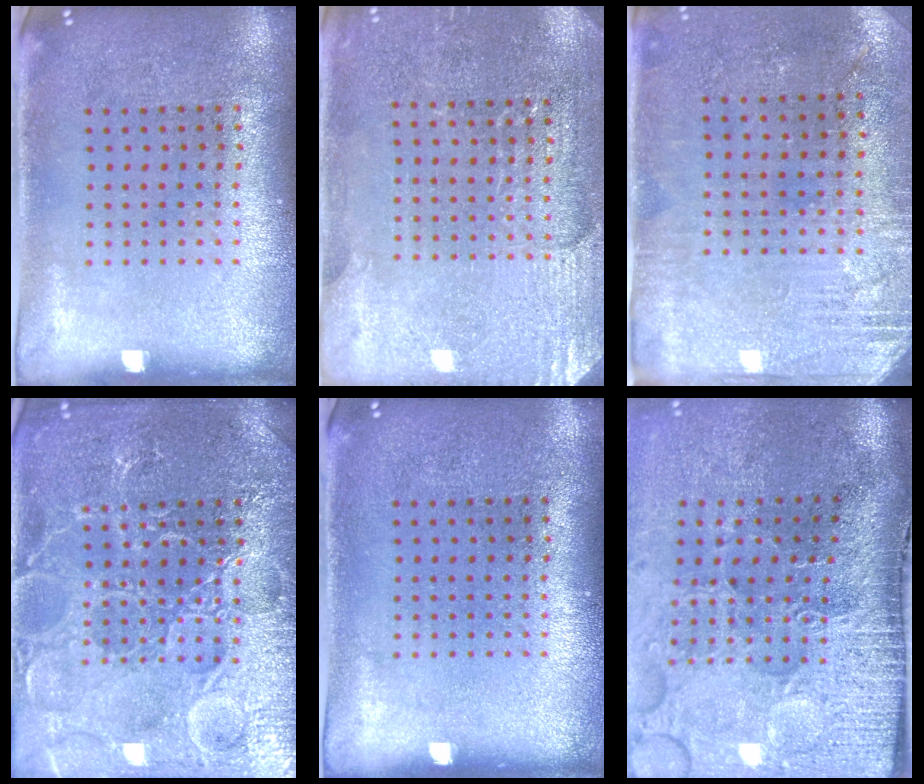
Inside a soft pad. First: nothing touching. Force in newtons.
{"total": 2.9, "press": 2.8, "slide": 0.6}
{"total": 2.8, "press": 2.5, "slide": 1.2}
{"total": 5.0, "press": 4.9, "slide": 0.7}
{"total": 0.0}
{"total": 5.1, "press": 4.1, "slide": 3.0}